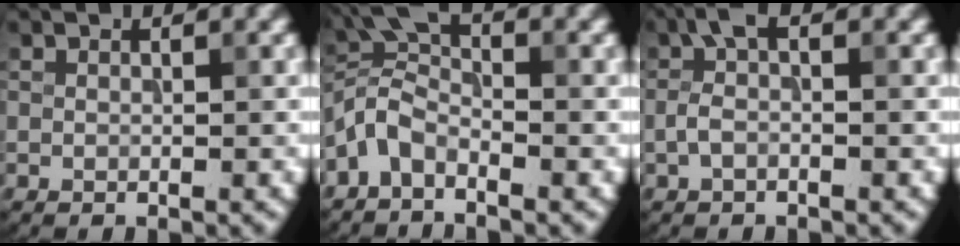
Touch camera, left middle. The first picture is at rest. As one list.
[{"total": 4.0, "force": [-2.5, 1.6, 2.6], "torque": [-0.060, 0.006, -0.066]}, {"total": 2.2, "force": [-0.3, 0.9, 2.0], "torque": [-0.045, 0.011, -0.014]}]